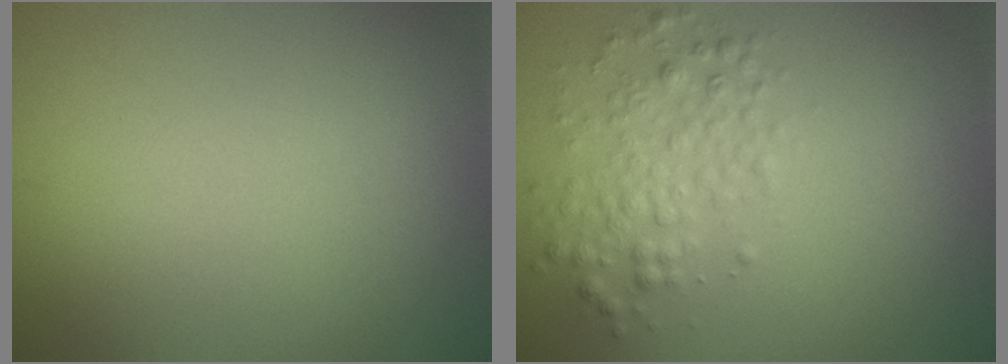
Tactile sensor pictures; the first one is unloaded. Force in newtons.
{"total": 2.9, "press": 2.9, "slide": 0.0}